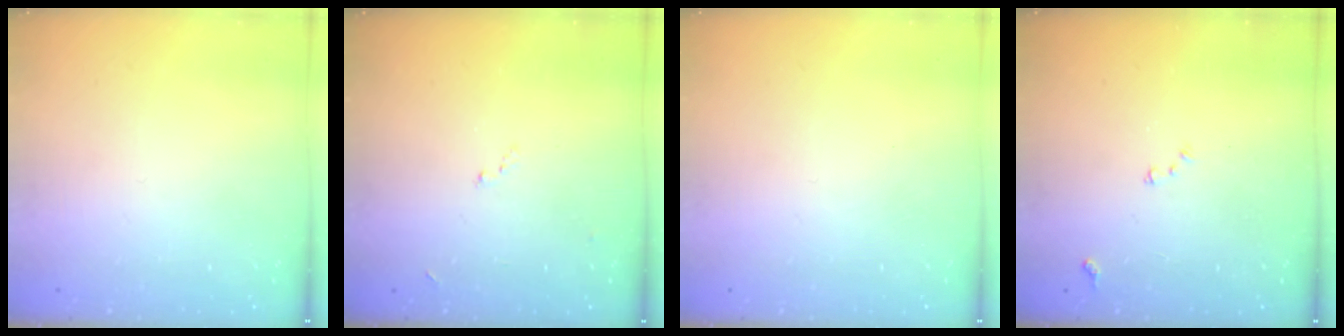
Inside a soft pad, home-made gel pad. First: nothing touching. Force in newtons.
{"total": 9.6, "press": 9.6, "slide": 1.2}
{"total": 0.0}
{"total": 7.5, "press": 7.5, "slide": 0.7}